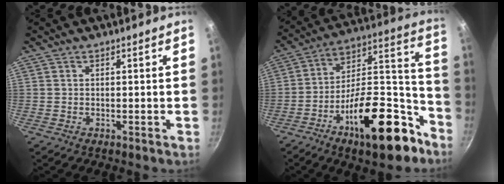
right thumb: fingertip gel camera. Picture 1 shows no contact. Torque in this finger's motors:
{"motor_torque": [0.36, 0.61, 1.59, -1.19, 0.46]}